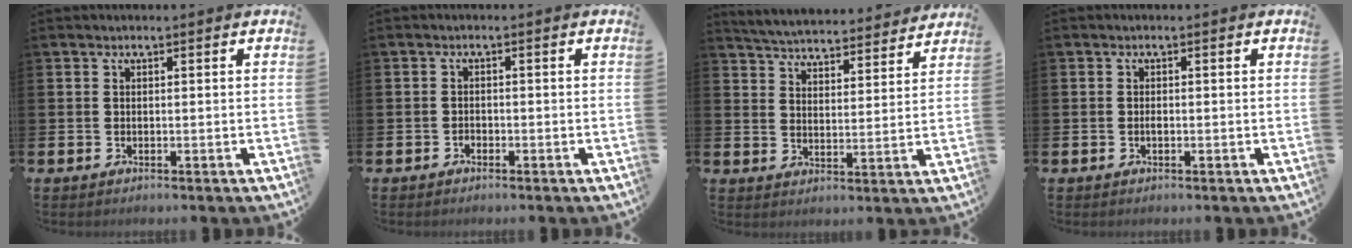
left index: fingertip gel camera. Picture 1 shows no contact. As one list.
[{"total": 0.9, "force": [-0.6, 0.6, 0.1], "torque": [-0.008, 0.004, -0.013]}, {"total": 5.2, "force": [5.2, 0.6, 0.2], "torque": [-0.025, -0.043, 0.089]}, {"total": 0.6, "force": [-0.2, 0.3, 0.5], "torque": [-0.009, -0.002, -0.005]}]